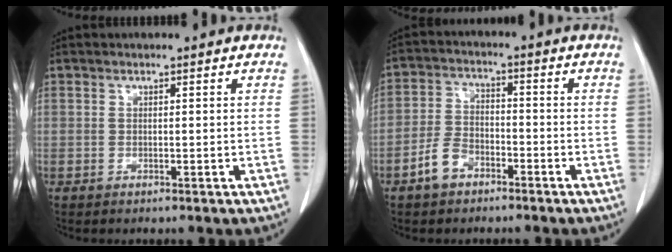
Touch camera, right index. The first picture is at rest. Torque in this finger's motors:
{"motor_torque": [-1.04, -0.23, -0.69, -0.21]}